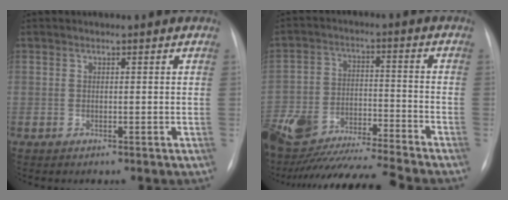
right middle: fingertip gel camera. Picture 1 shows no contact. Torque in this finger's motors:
{"motor_torque": [1.10, -1.04, 0.62, 0.21]}